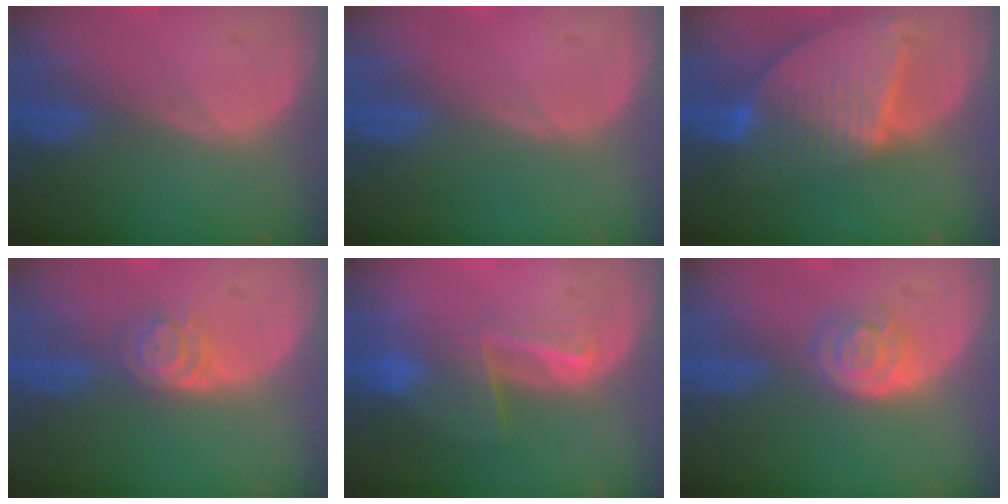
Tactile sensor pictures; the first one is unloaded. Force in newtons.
{"total": 0.0}
{"total": 9.4, "press": 8.1, "slide": 4.9}
{"total": 4.0, "press": 3.6, "slide": 1.7}
{"total": 6.6, "press": 5.5, "slide": 3.5}
{"total": 4.3, "press": 3.8, "slide": 2.0}